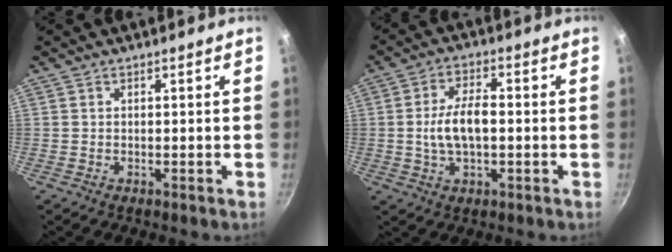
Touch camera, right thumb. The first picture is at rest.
{"total": 8.6, "force": [-0.5, 4.3, 7.4], "torque": [-0.131, 0.022, -0.012]}